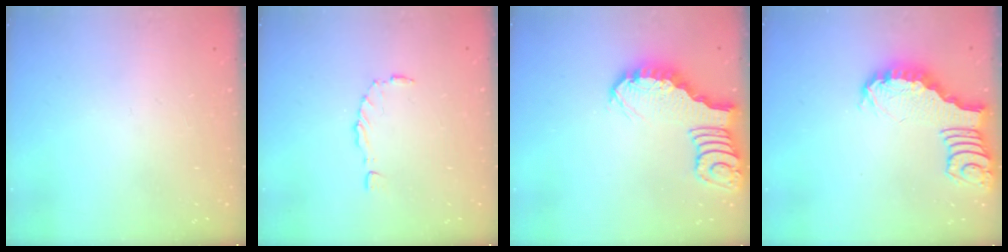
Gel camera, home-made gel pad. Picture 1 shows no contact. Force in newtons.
{"total": 1.9, "press": 1.9, "slide": 0.3}
{"total": 2.8, "press": 2.8, "slide": 0.4}
{"total": 3.2, "press": 3.2, "slide": 0.2}